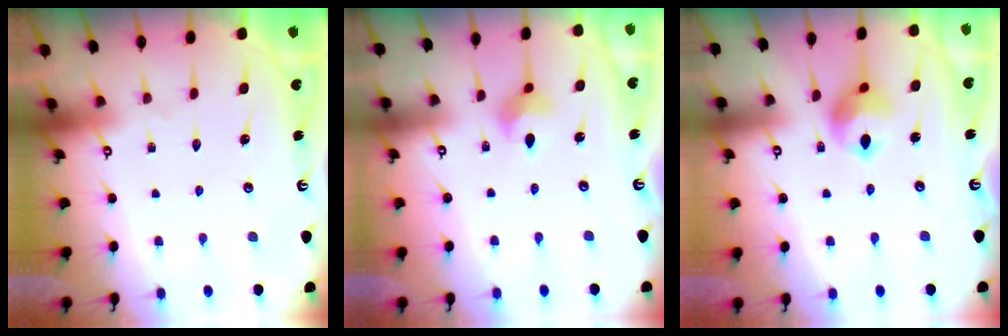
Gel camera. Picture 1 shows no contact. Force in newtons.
{"total": 6.3, "press": 6.1, "slide": 1.7}
{"total": 9.6, "press": 9.5, "slide": 1.1}